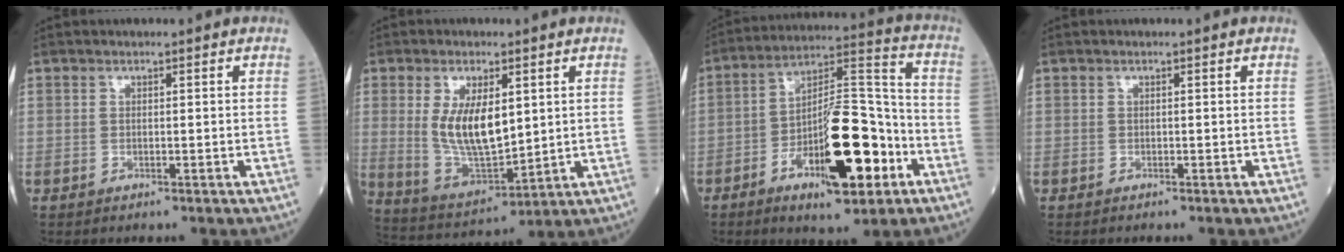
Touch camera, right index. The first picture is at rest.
{"total": 10.9, "force": [2.2, 4.2, 9.8], "torque": [-0.194, -0.008, 0.051]}
{"total": 17.5, "force": [-6.7, 4.9, 15.4], "torque": [-0.261, 0.008, -0.101]}
{"total": 0.0}